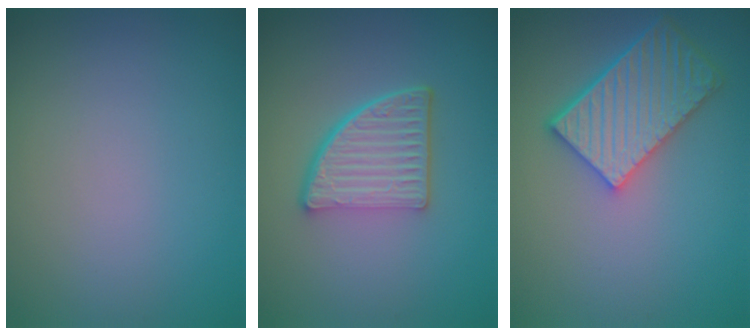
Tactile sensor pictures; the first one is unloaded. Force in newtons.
{"total": 5.2, "press": 3.7, "slide": 3.7}
{"total": 5.5, "press": 4.6, "slide": 3.0}